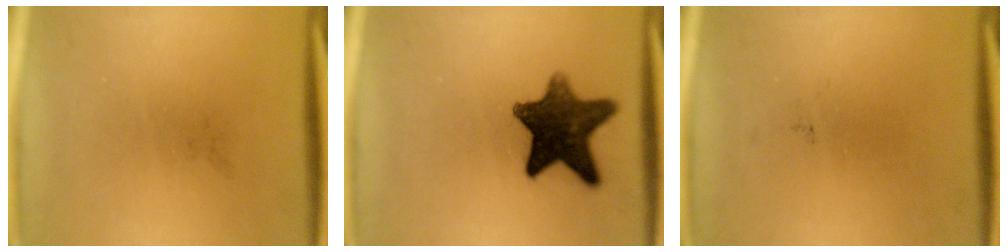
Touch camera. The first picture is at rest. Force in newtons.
{"total": 12.2}
{"total": 0.0}